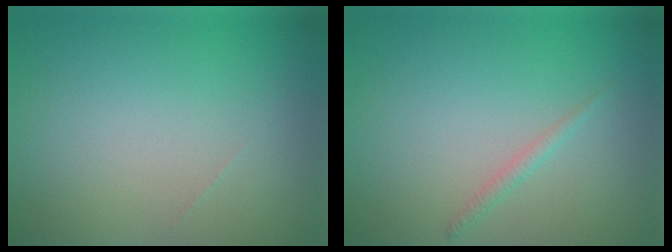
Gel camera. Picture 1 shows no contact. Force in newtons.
{"total": 0.9, "press": 0.9, "slide": 0.1}